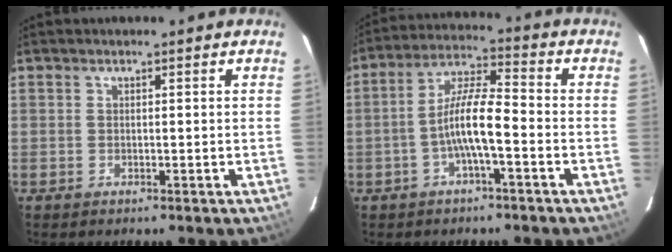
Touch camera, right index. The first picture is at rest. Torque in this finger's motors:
{"motor_torque": [1.33, -0.81, 0.56, 0.17]}